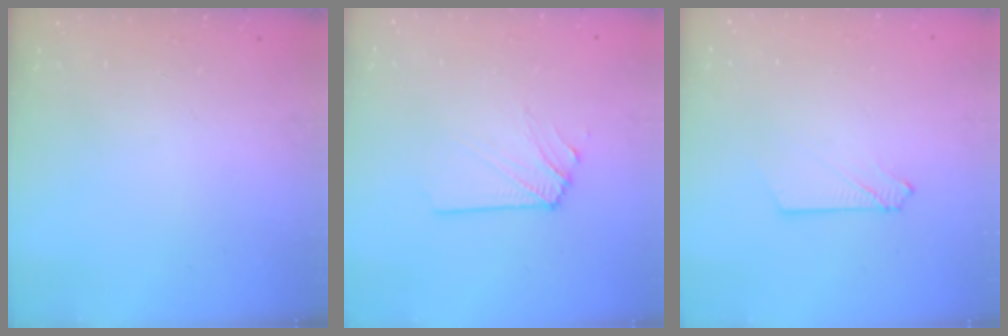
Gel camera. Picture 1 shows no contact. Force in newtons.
{"total": 2.9, "press": 2.8, "slide": 0.5}
{"total": 2.6, "press": 2.6, "slide": 0.3}